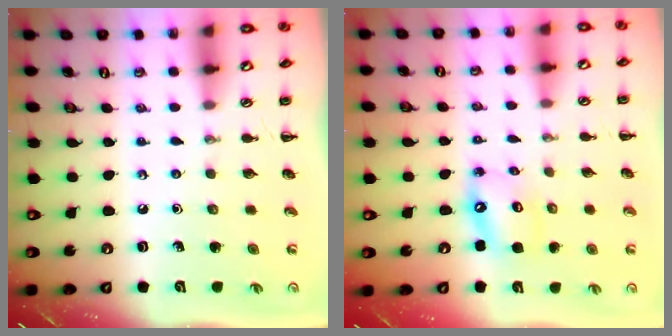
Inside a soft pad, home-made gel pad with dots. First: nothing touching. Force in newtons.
{"total": 9.7, "press": 9.4, "slide": 2.2}